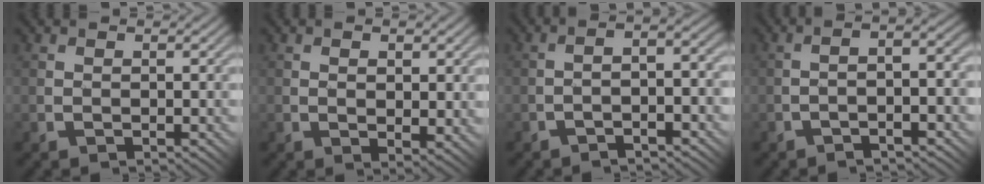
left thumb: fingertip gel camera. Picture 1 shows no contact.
{"total": 2.9, "force": [0.5, 1.1, 2.7], "torque": [-0.041, -0.003, 0.017]}
{"total": 4.1, "force": [-1.5, 1.1, 3.6], "torque": [-0.055, 0.011, -0.030]}
{"total": 4.8, "force": [-1.5, 1.2, 4.4], "torque": [-0.070, 0.009, -0.024]}